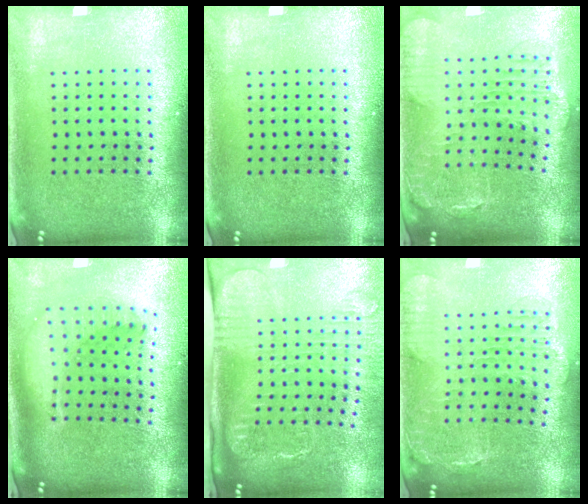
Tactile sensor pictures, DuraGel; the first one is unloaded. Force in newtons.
{"total": 0.0}
{"total": 1.7, "press": 1.6, "slide": 0.6}
{"total": 1.8, "press": 1.4, "slide": 1.0}
{"total": 2.6, "press": 2.0, "slide": 1.7}
{"total": 1.5, "press": 1.5, "slide": 0.4}